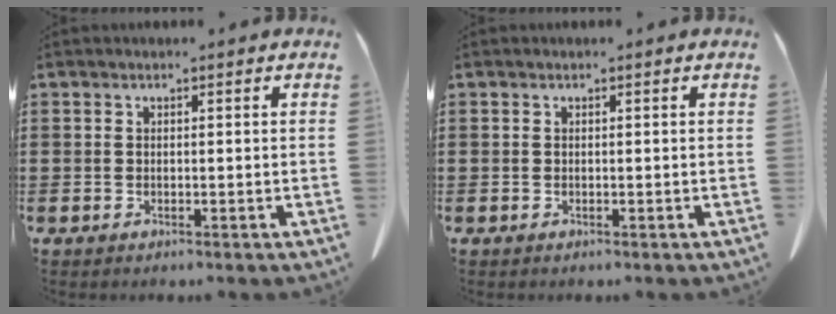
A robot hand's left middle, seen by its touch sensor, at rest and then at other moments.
{"total": 0.0}